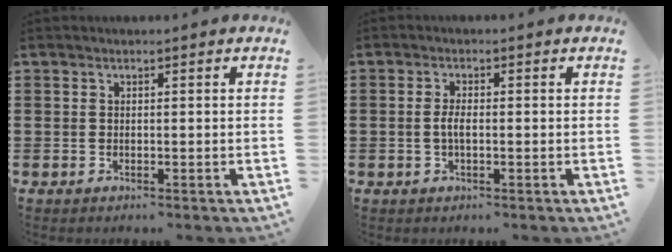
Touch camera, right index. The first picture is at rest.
{"total": 2.3, "force": [-0.3, 0.7, 2.1], "torque": [-0.048, -0.002, -0.009]}